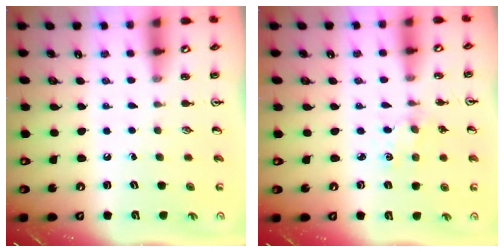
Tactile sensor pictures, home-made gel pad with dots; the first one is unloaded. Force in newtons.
{"total": 2.1, "press": 2.1, "slide": 0.4}